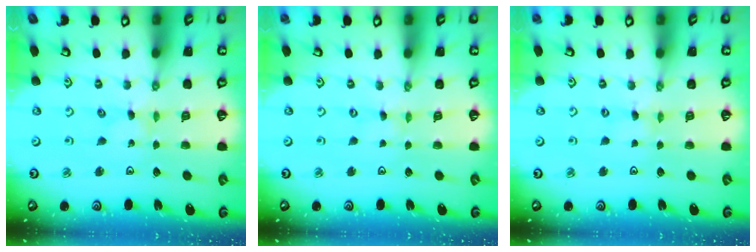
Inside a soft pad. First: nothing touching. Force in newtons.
{"total": 0.0}
{"total": 1.7, "press": 1.7, "slide": 0.4}